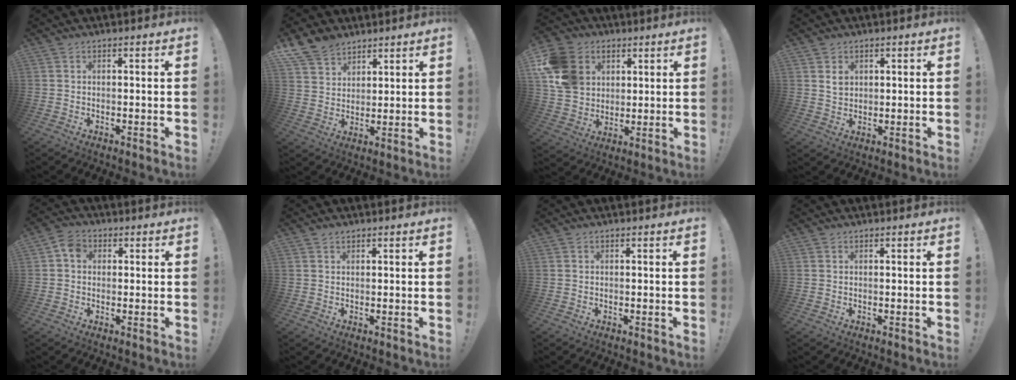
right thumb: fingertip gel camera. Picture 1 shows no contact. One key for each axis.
{"total": 9.3, "fx": 7.3, "fy": 5.5, "fz": 2.0, "tx": -0.042, "ty": -0.046, "tz": 0.146}
{"total": 15.4, "fx": 4.7, "fy": 12.9, "fz": 7.0, "tx": -0.116, "ty": -0.011, "tz": 0.100}
{"total": 3.8, "fx": 2.0, "fy": 3.0, "fz": 1.2, "tx": -0.011, "ty": -0.004, "tz": 0.034}
{"total": 5.0, "fx": 0.9, "fy": 4.0, "fz": 2.9, "tx": -0.041, "ty": 0.007, "tz": 0.018}
{"total": 1.0, "fx": 0.8, "fy": 0.5, "fz": 0.3, "tx": -0.004, "ty": -0.002, "tz": 0.016}
{"total": 0.0}
{"total": 0.0}